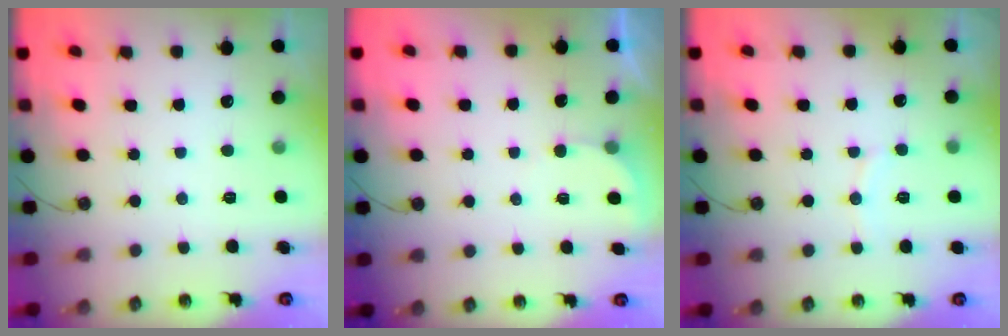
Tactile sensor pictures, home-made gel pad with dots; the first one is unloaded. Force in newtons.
{"total": 1.4, "press": 1.4, "slide": 0.1}
{"total": 4.8, "press": 4.8, "slide": 0.6}